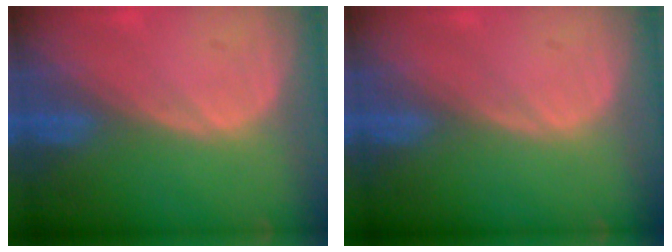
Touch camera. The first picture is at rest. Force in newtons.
{"total": 0.0}